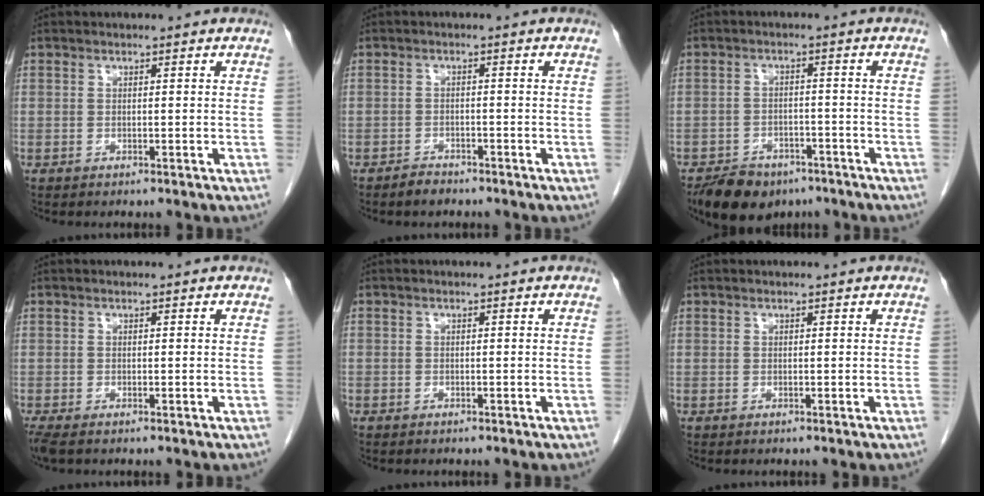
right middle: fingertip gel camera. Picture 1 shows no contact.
{"total": 2.0, "force": [-1.8, 0.7, 0.5], "torque": [-0.018, -0.003, -0.028]}
{"total": 8.3, "force": [-6.2, 4.4, 3.3], "torque": [-0.060, -0.002, -0.097]}
{"total": 2.7, "force": [-2.0, 1.0, 1.6], "torque": [-0.036, -0.011, -0.033]}
{"total": 0.7, "force": [-0.5, 0.4, 0.1], "torque": [-0.007, 0.003, -0.010]}
{"total": 0.0}